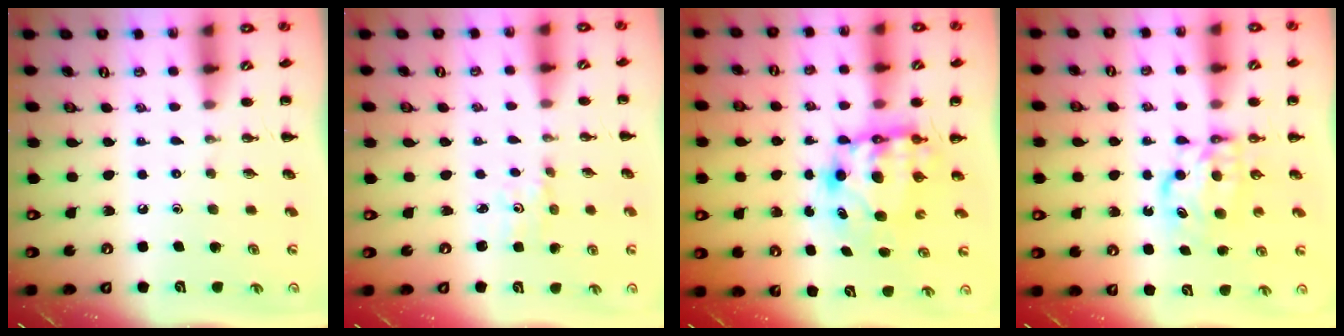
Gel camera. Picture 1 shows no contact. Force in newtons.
{"total": 1.2, "press": 1.1, "slide": 0.4}
{"total": 7.5, "press": 7.2, "slide": 2.1}
{"total": 6.8, "press": 6.8, "slide": 0.2}